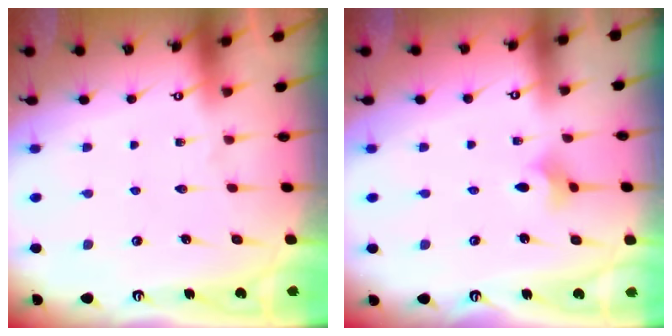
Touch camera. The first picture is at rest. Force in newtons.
{"total": 3.3, "press": 3.2, "slide": 0.5}